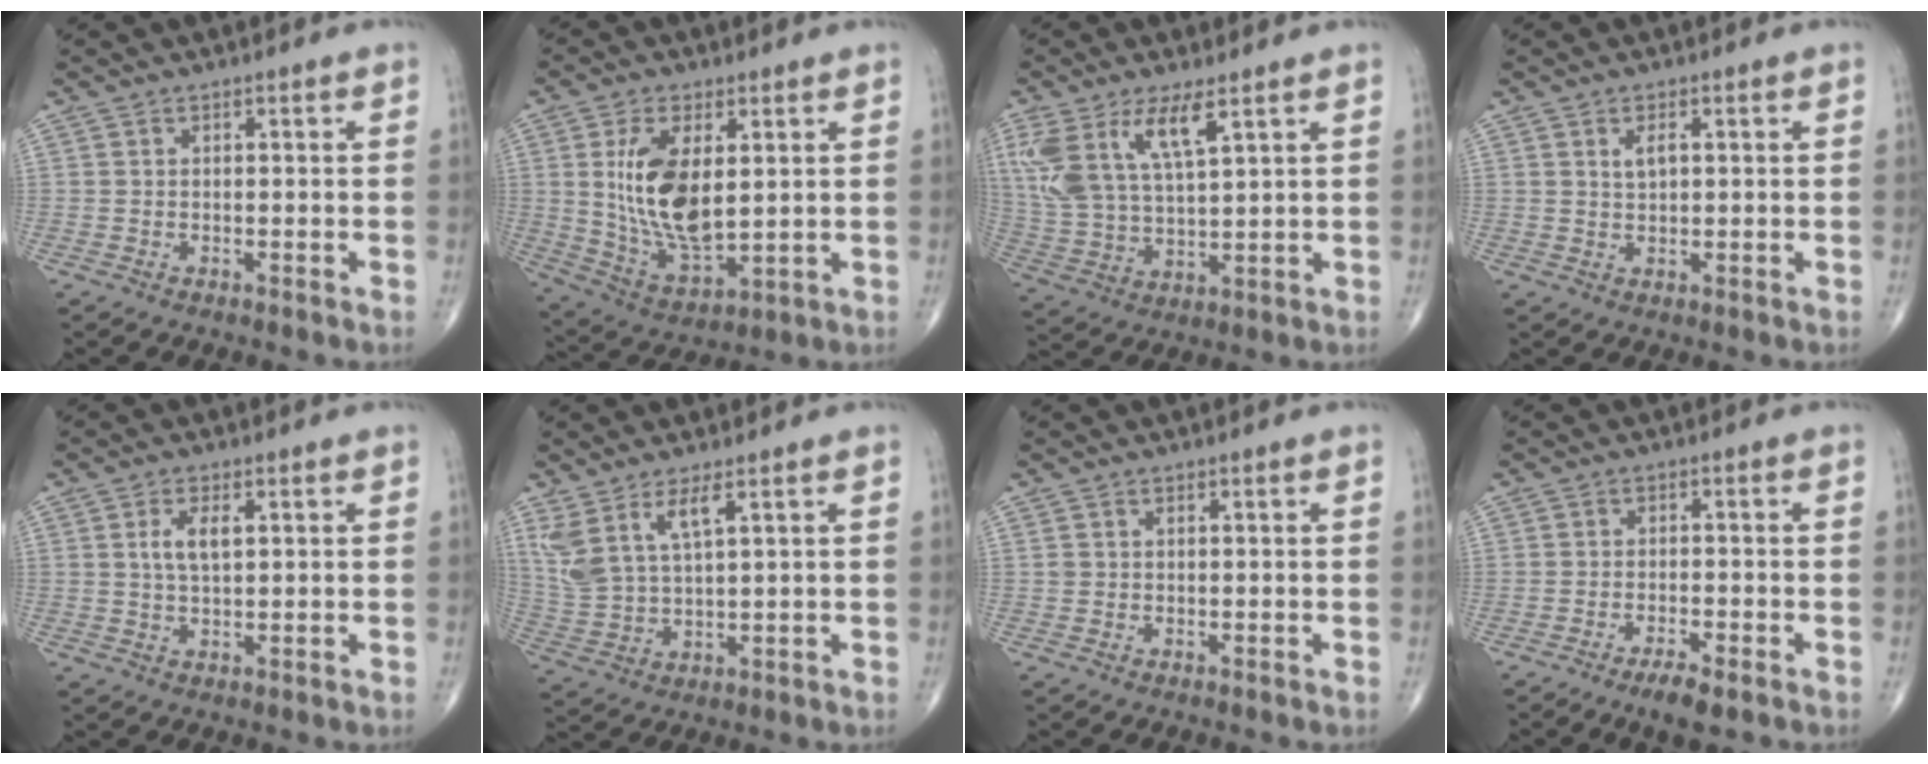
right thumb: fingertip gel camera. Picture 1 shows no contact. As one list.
[{"total": 14.7, "force": [2.5, 7.3, 12.5], "torque": [-0.230, -0.023, 0.062]}, {"total": 13.8, "force": [6.7, 5.2, 10.9], "torque": [-0.234, -0.018, 0.139]}, {"total": 2.4, "force": [0.8, 1.2, 1.9], "torque": [-0.032, -0.003, 0.015]}, {"total": 4.5, "force": [1.2, 2.1, 3.8], "torque": [-0.074, -0.001, 0.023]}, {"total": 8.5, "force": [4.5, 2.7, 6.7], "torque": [-0.154, -0.019, 0.102]}, {"total": 0.7, "force": [0.1, 0.7, 0.2], "torque": [0.000, 0.003, 0.004]}, {"total": 4.0, "force": [-2.7, 0.8, 2.9], "torque": [-0.055, 0.006, -0.045]}]